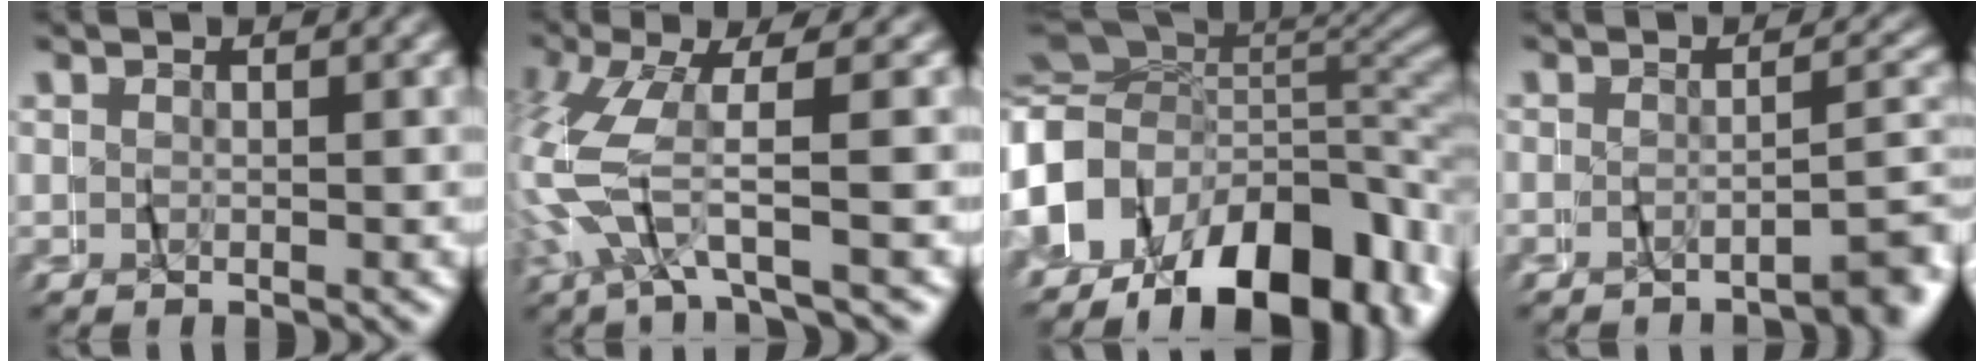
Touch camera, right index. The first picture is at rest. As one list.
[{"total": 5.3, "force": [-1.6, 1.4, 4.8], "torque": [-0.144, -0.014, -0.021]}, {"total": 21.3, "force": [-5.2, 16.5, 12.4], "torque": [-0.250, -0.029, -0.088]}, {"total": 3.5, "force": [-3.0, -0.3, 1.7], "torque": [-0.015, 0.008, -0.056]}]